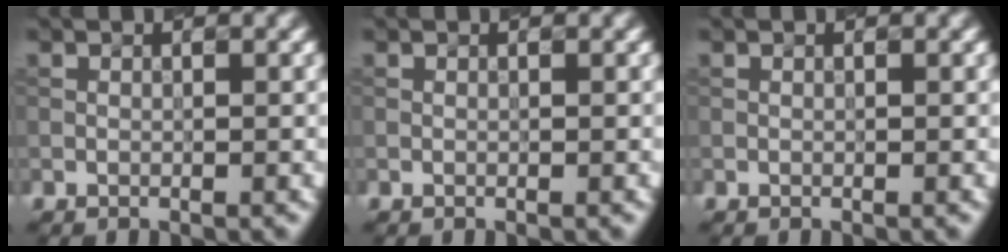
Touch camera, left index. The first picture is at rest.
{"total": 0.0}
{"total": 0.0}